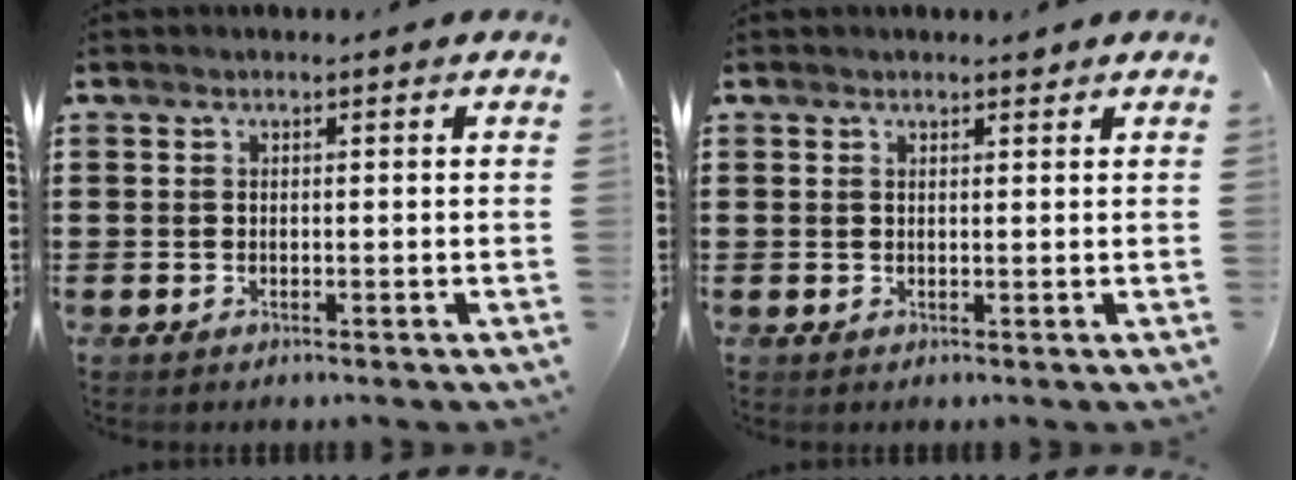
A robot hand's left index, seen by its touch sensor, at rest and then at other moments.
{"total": 1.1, "force": [1.1, 0.2, 0.3], "torque": [-0.008, 0.001, 0.020]}